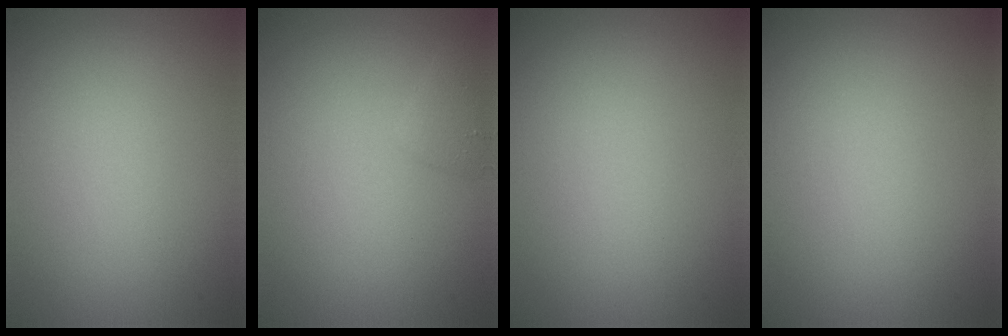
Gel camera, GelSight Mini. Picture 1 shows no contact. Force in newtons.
{"total": 1.1, "press": 1.1, "slide": 0.1}
{"total": 0.0}
{"total": 0.0}